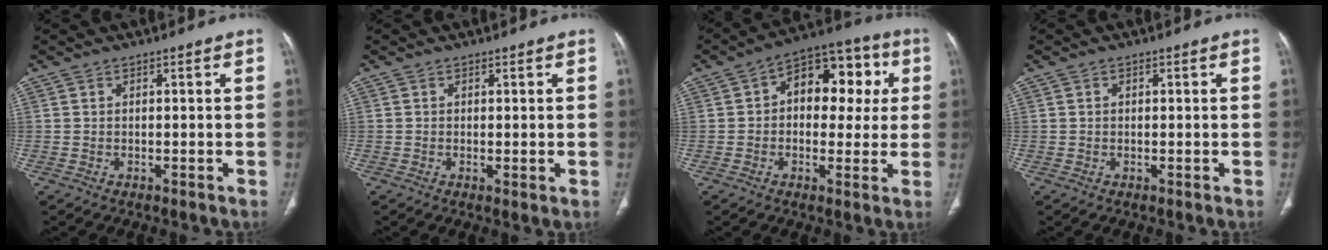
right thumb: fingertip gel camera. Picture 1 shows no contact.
{"total": 1.2, "force": [-0.1, 0.3, 1.1], "torque": [-0.025, -0.007, -0.001]}
{"total": 13.1, "force": [2.3, 8.7, 9.6], "torque": [-0.077, 0.031, 0.024]}
{"total": 0.6, "force": [0.1, 0.4, 0.3], "torque": [-0.004, 0.001, 0.001]}